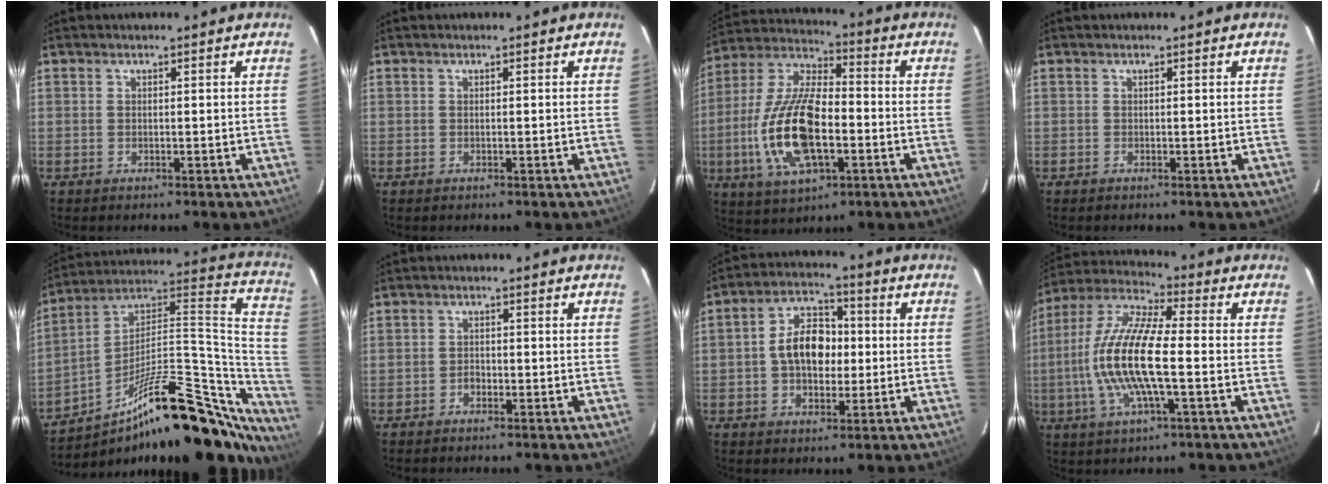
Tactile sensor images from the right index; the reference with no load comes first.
{"total": 0.0}
{"total": 18.9, "force": [-4.5, 8.2, 16.5], "torque": [-0.348, -0.005, -0.084]}
{"total": 0.0}
{"total": 31.9, "force": [-20.4, 11.0, 22.0], "torque": [-0.291, 0.035, -0.308]}
{"total": 1.3, "force": [-0.8, 0.9, 0.5], "torque": [-0.009, 0.004, -0.014]}
{"total": 9.7, "force": [-0.2, 6.4, 7.3], "torque": [-0.135, 0.026, -0.002]}
{"total": 16.3, "force": [-2.4, 3.9, 15.7], "torque": [-0.314, 0.001, -0.054]}